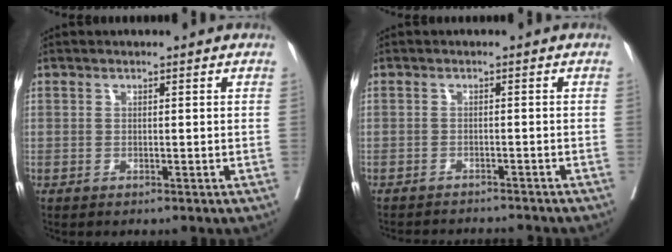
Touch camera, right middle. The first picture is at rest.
{"total": 8.6, "force": [-8.3, 0.7, 2.2], "torque": [-0.022, -0.006, -0.105]}